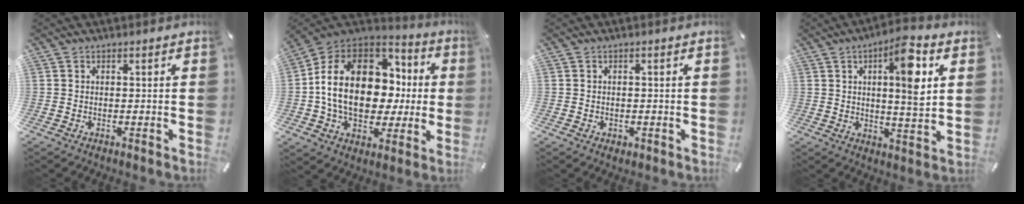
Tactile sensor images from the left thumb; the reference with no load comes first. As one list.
[{"total": 21.9, "force": [1.4, 16.2, 14.7], "torque": [-0.282, -0.001, 0.032]}, {"total": 1.2, "force": [-0.3, 1.1, 0.5], "torque": [-0.011, 0.004, -0.008]}, {"total": 12.0, "force": [4.6, 3.4, 10.5], "torque": [-0.158, -0.015, 0.067]}]